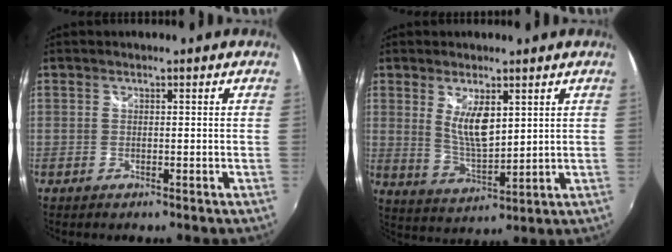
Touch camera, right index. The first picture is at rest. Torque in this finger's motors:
{"motor_torque": [0.25, 0.33, 0.18, 0.10]}